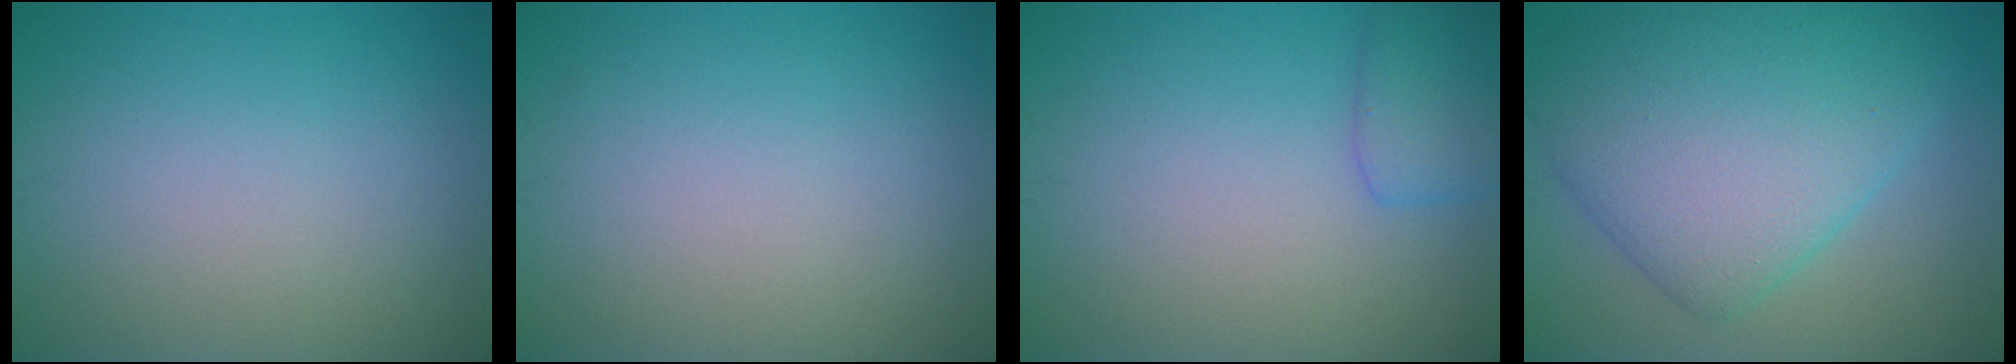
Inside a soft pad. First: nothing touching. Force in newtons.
{"total": 0.0}
{"total": 2.4, "press": 2.4, "slide": 0.1}
{"total": 9.5, "press": 9.5, "slide": 0.1}